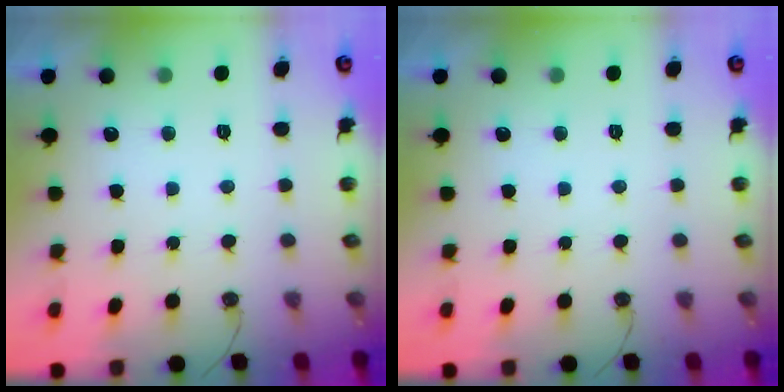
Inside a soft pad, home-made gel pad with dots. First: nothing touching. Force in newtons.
{"total": 0.0}